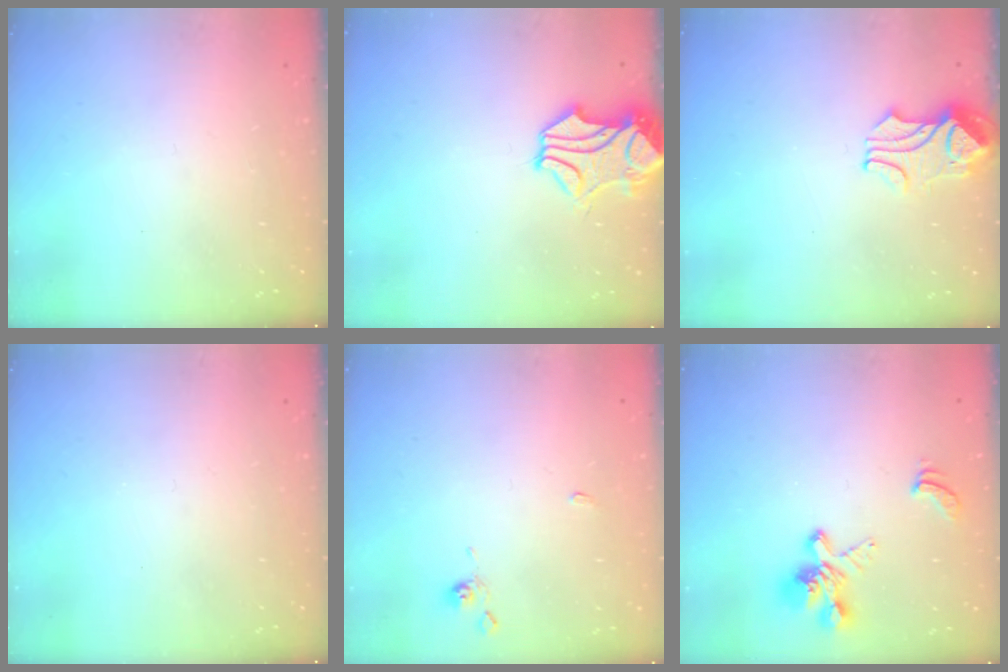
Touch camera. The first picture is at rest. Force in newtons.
{"total": 2.2, "press": 1.8, "slide": 1.3}
{"total": 2.1, "press": 2.0, "slide": 0.6}
{"total": 0.0}
{"total": 1.3, "press": 1.3, "slide": 0.3}
{"total": 4.8, "press": 4.5, "slide": 1.5}